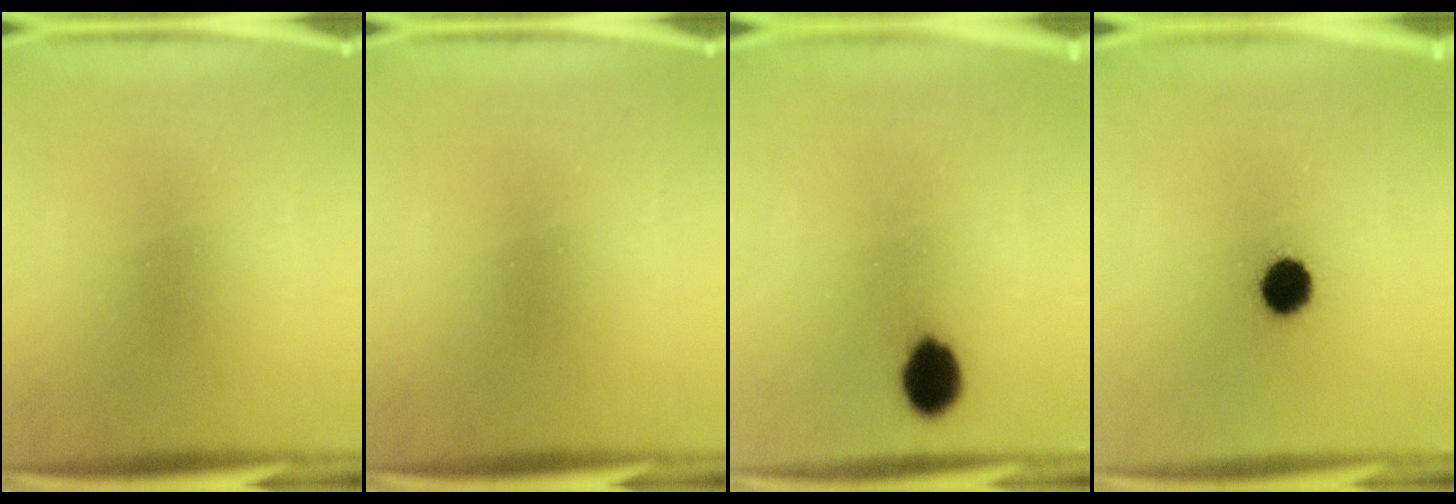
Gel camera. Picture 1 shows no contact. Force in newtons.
{"total": 0.0}
{"total": 7.2}
{"total": 7.5}